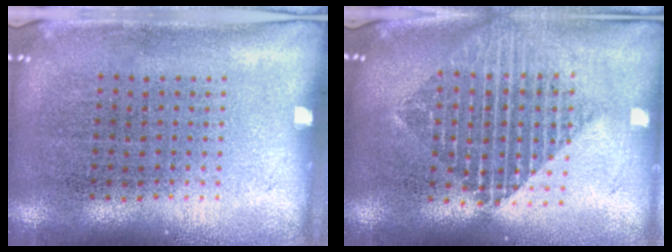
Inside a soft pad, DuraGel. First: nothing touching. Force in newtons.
{"total": 2.1, "press": 1.7, "slide": 1.2}